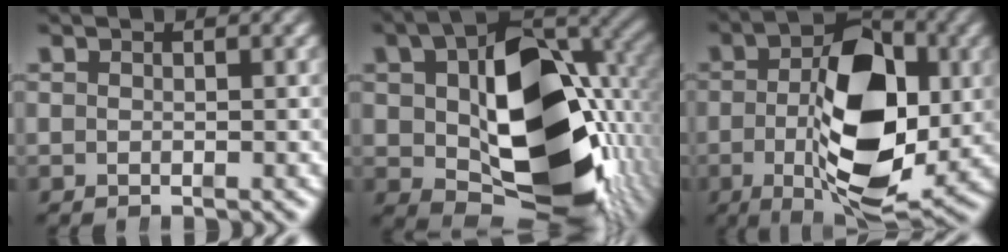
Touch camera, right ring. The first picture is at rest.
{"total": 19.1, "force": [-1.5, 11.5, 15.2], "torque": [-0.247, -0.049, 0.006]}
{"total": 13.2, "force": [-1.0, 6.4, 11.5], "torque": [-0.186, -0.024, -0.009]}